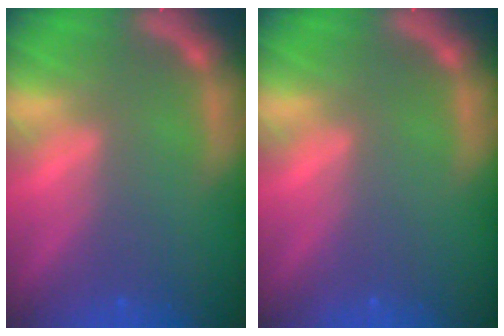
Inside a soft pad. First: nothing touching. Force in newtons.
{"total": 0.0}